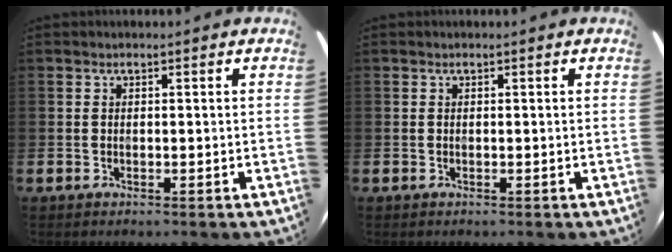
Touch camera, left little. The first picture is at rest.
{"total": 0.0}